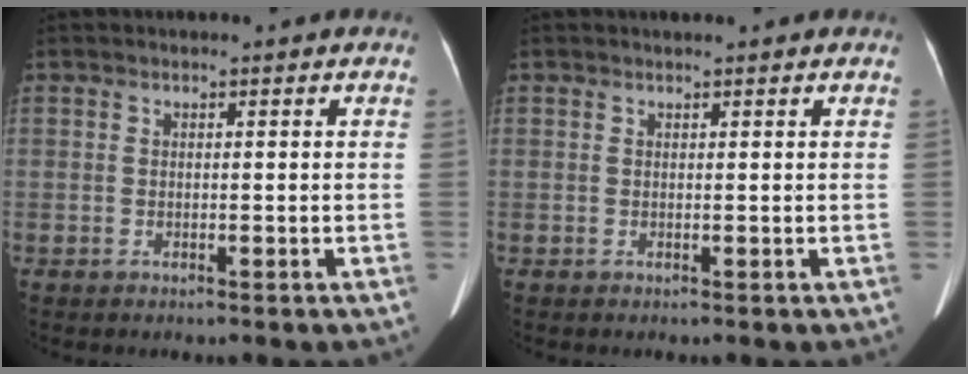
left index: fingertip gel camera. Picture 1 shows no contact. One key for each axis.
{"total": 1.5, "fx": 1.3, "fy": 0.2, "fz": 0.8, "tx": -0.008, "ty": 0.017, "tz": 0.019}